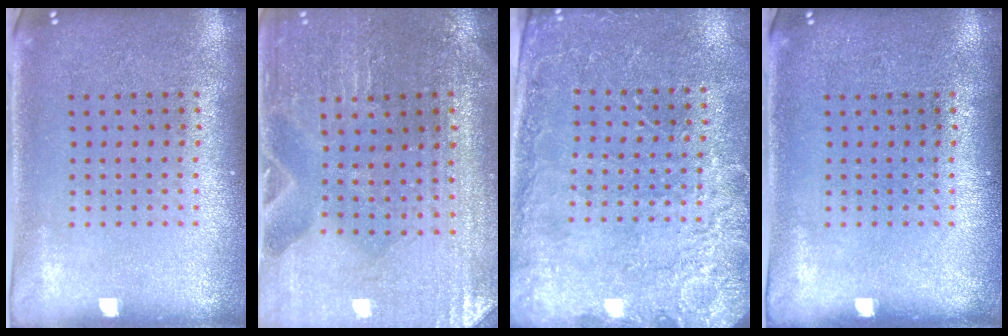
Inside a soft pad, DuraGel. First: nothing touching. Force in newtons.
{"total": 0.8, "press": 0.8, "slide": 0.1}
{"total": 2.6, "press": 2.6, "slide": 0.3}
{"total": 0.0}